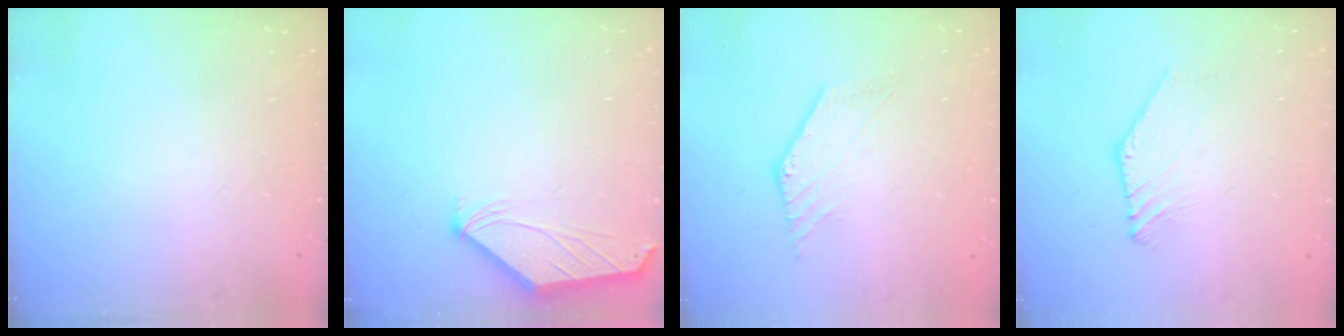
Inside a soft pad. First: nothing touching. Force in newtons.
{"total": 1.0, "press": 1.0, "slide": 0.3}
{"total": 1.5, "press": 1.5, "slide": 0.3}
{"total": 1.0, "press": 1.0, "slide": 0.0}